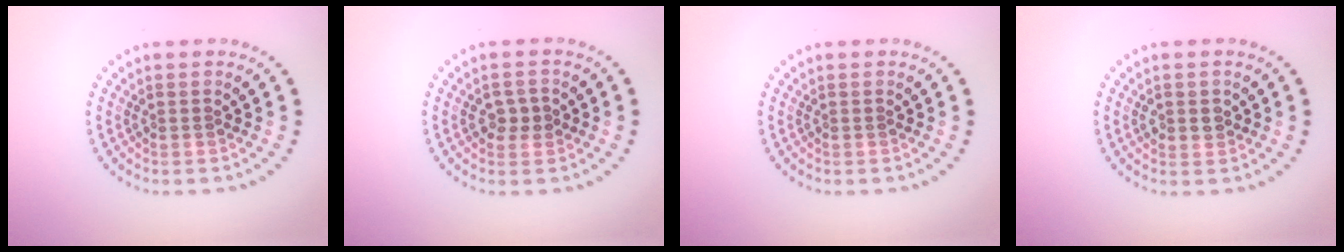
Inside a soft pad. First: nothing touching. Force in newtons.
{"total": 1.9, "press": 1.9, "slide": 0.1}
{"total": 0.0}
{"total": 1.4, "press": 1.3, "slide": 0.4}